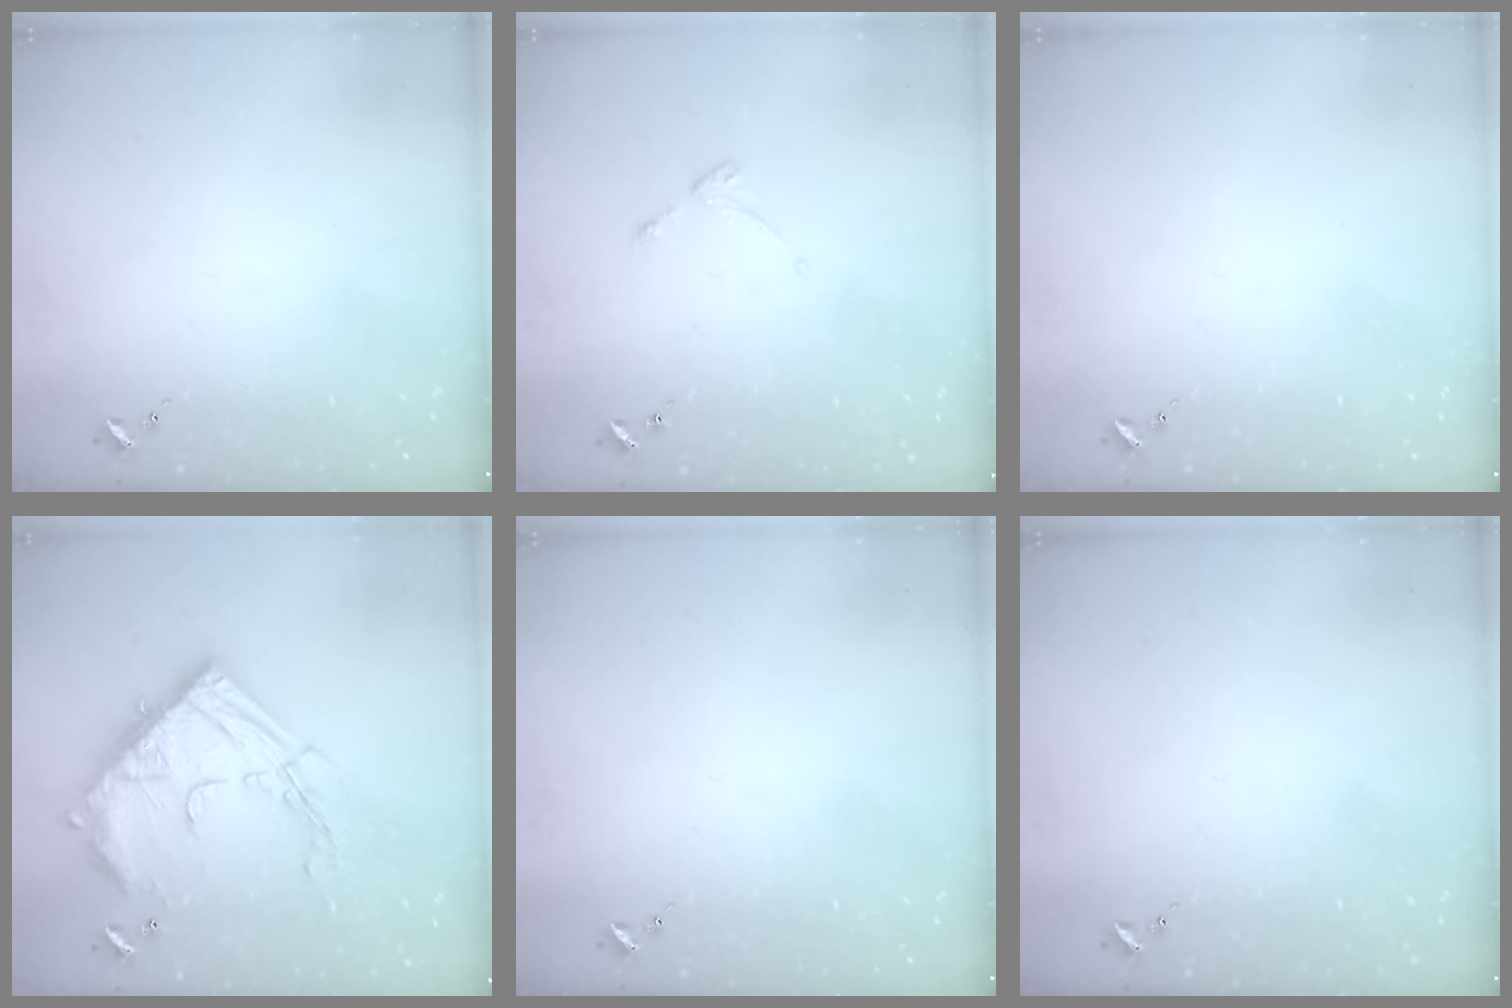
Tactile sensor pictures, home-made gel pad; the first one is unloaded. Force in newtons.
{"total": 2.6, "press": 2.6, "slide": 0.5}
{"total": 0.0}
{"total": 23.7, "press": 23.6, "slide": 2.2}
{"total": 0.0}
{"total": 0.0}